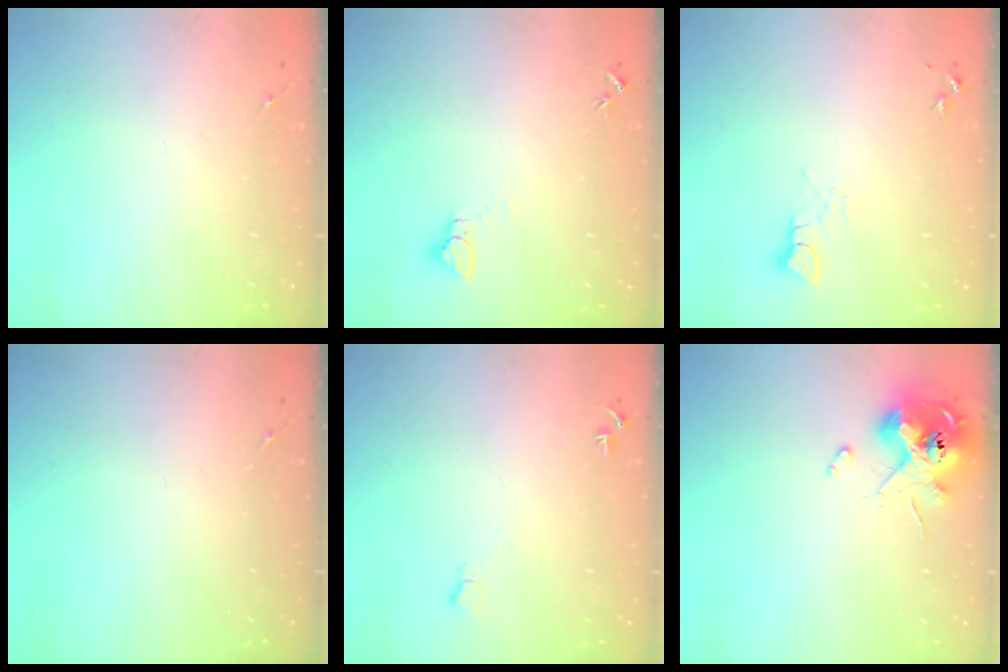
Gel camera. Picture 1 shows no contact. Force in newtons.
{"total": 2.8, "press": 2.8, "slide": 0.1}
{"total": 3.3, "press": 3.3, "slide": 0.0}
{"total": 0.0}
{"total": 5.8, "press": 5.8, "slide": 0.7}
{"total": 11.4, "press": 11.2, "slide": 1.6}